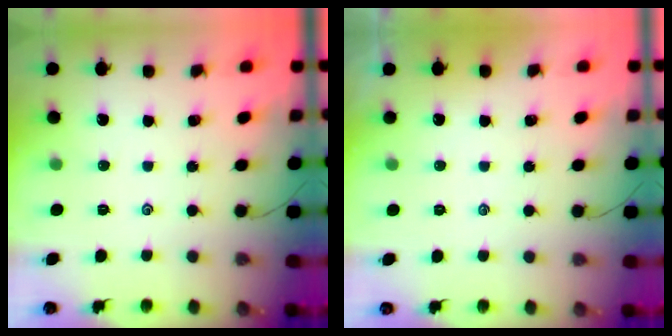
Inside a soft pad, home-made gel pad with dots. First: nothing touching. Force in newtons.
{"total": 1.2, "press": 1.2, "slide": 0.3}